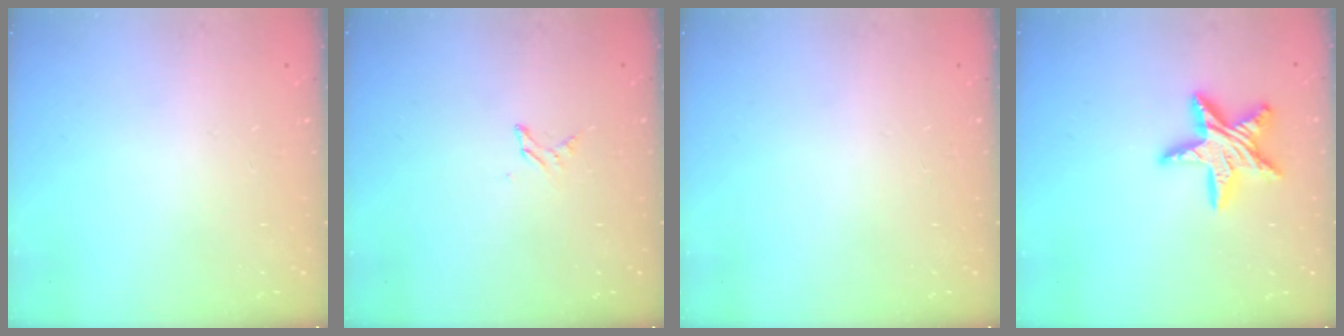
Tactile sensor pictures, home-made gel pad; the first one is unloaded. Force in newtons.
{"total": 2.9, "press": 2.9, "slide": 0.3}
{"total": 0.0}
{"total": 13.4, "press": 13.3, "slide": 1.0}